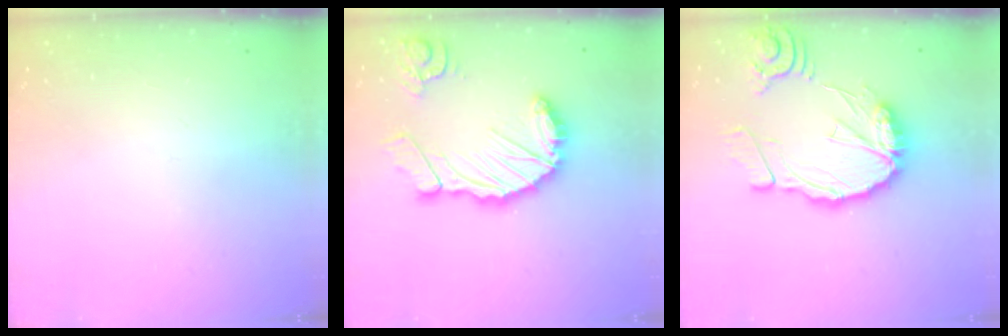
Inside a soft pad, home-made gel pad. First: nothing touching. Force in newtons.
{"total": 16.0, "press": 15.9, "slide": 2.1}
{"total": 16.8, "press": 16.7, "slide": 1.8}